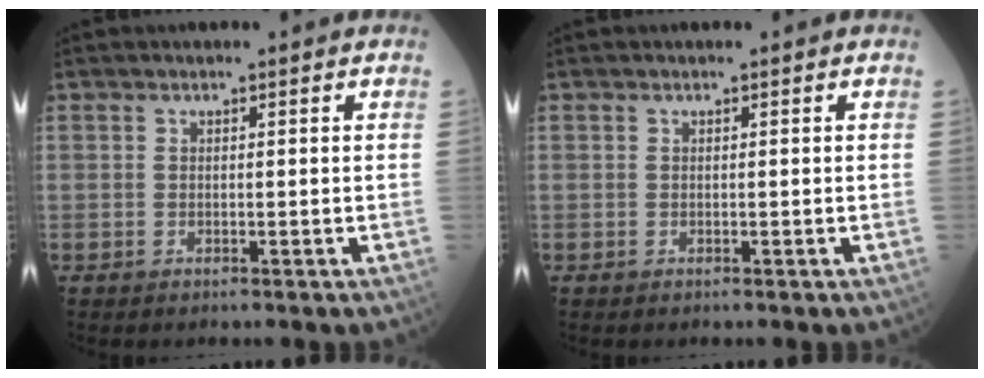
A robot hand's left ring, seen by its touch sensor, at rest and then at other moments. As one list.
[{"total": 0.0}]